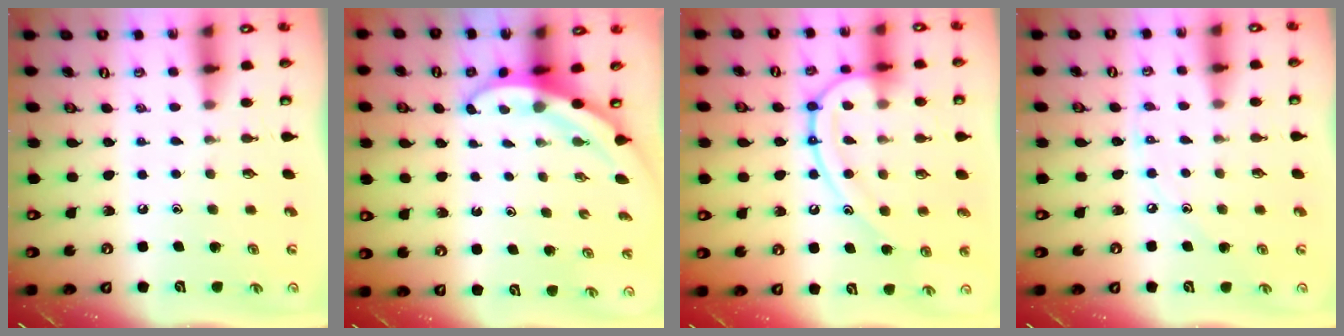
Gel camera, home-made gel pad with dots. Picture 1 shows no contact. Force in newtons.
{"total": 3.4, "press": 3.4, "slide": 0.1}
{"total": 15.6, "press": 15.5, "slide": 1.8}
{"total": 4.9, "press": 4.9, "slide": 0.2}